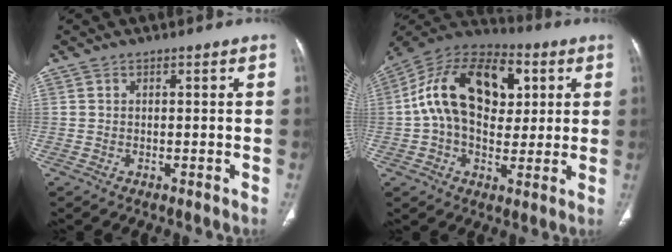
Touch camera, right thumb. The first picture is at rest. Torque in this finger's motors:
{"motor_torque": [2.42, 2.58, 1.36, -0.76, 0.26]}